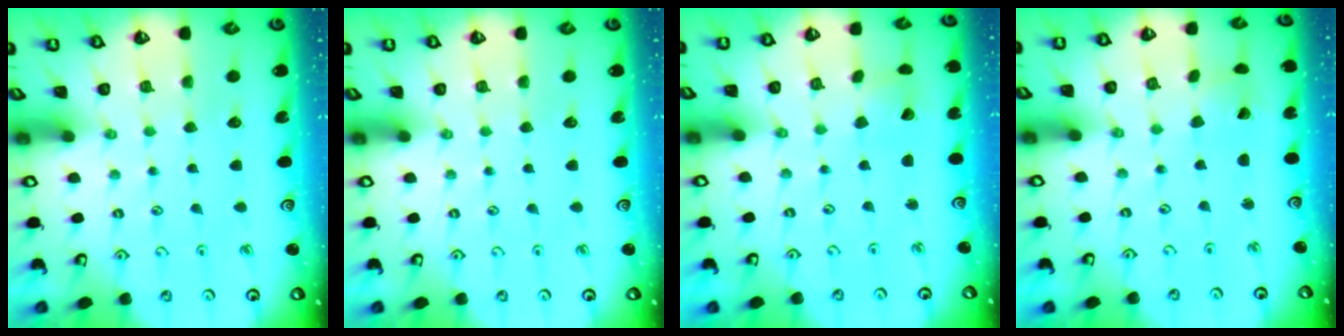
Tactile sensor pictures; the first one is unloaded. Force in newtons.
{"total": 0.0}
{"total": 2.6, "press": 2.6, "slide": 0.3}
{"total": 1.5, "press": 1.5, "slide": 0.3}